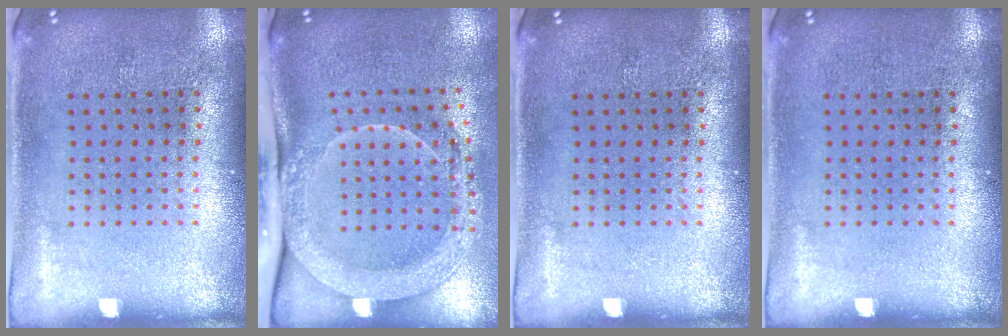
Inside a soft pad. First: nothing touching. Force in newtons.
{"total": 2.1, "press": 2.0, "slide": 0.8}
{"total": 0.0}
{"total": 0.0}